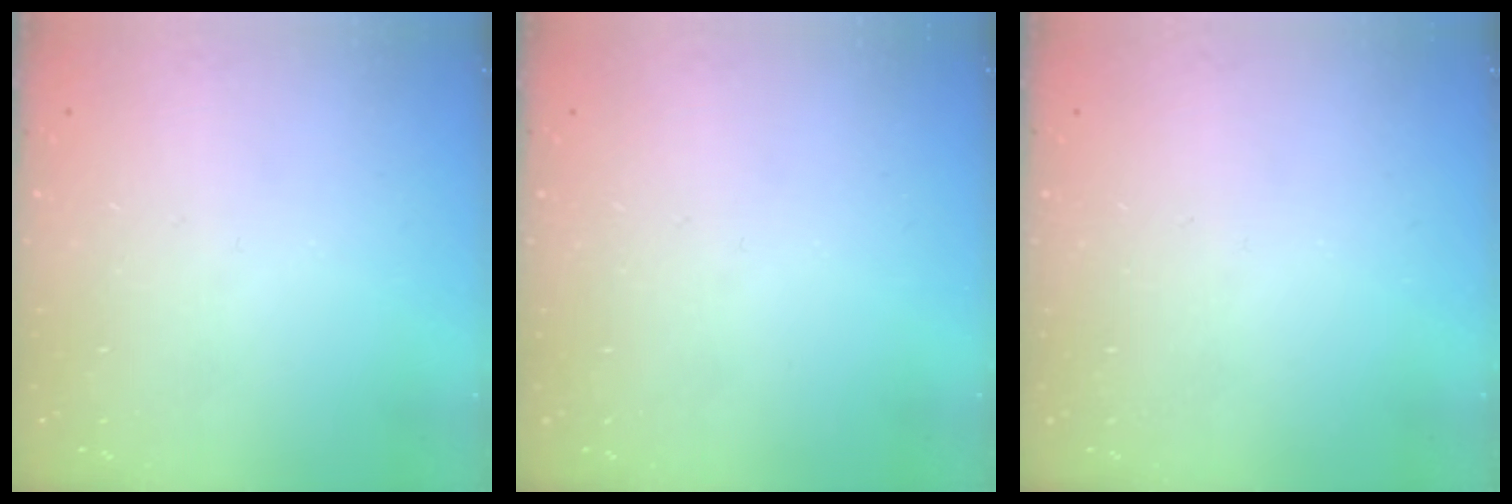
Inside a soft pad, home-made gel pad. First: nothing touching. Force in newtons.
{"total": 0.0}
{"total": 0.0}